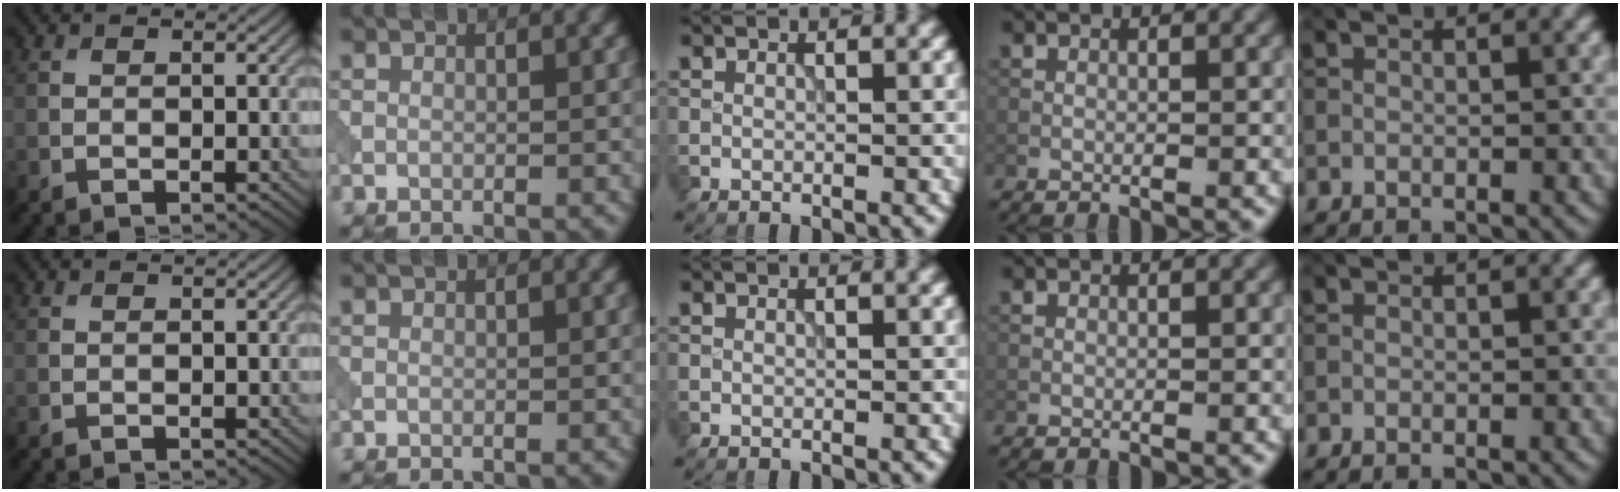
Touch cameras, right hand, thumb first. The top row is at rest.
{}